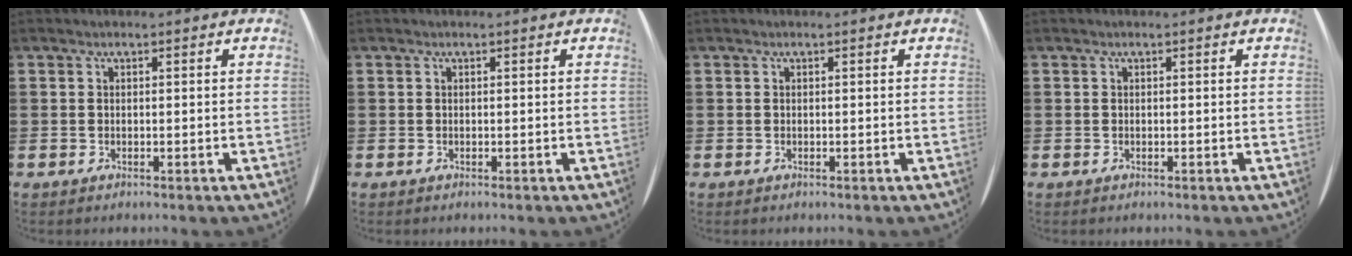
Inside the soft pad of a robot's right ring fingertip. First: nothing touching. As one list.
[{"total": 0.0}, {"total": 0.0}, {"total": 0.0}]